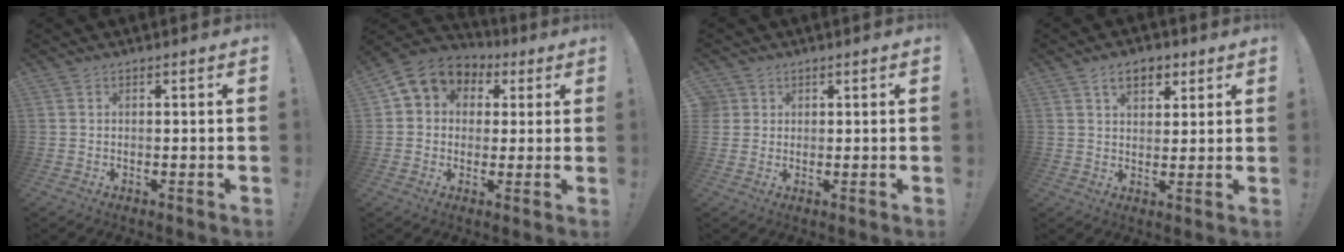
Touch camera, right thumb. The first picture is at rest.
{"total": 7.8, "force": [2.4, 6.9, 2.8], "torque": [-0.037, -0.012, 0.049]}
{"total": 2.5, "force": [1.0, 2.2, 0.2], "torque": [-0.009, 0.001, 0.020]}
{"total": 7.3, "force": [3.7, 4.8, 4.2], "torque": [-0.062, -0.003, 0.068]}